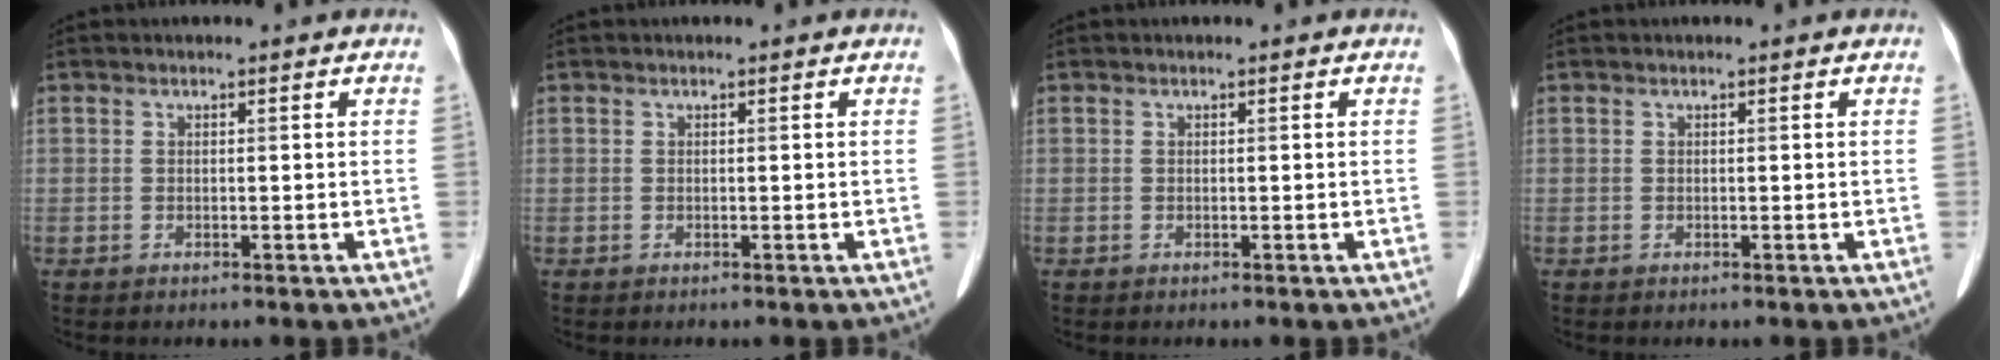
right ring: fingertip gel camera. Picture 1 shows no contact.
{"total": 0.0}
{"total": 0.0}
{"total": 0.0}